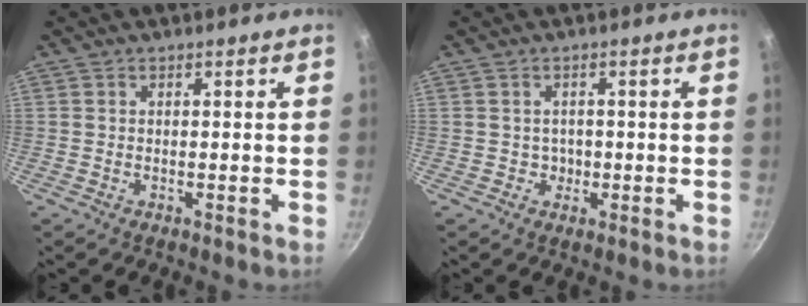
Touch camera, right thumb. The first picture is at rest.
{"total": 1.5, "force": [-0.2, 1.5, 0.3], "torque": [0.009, 0.001, -0.001]}